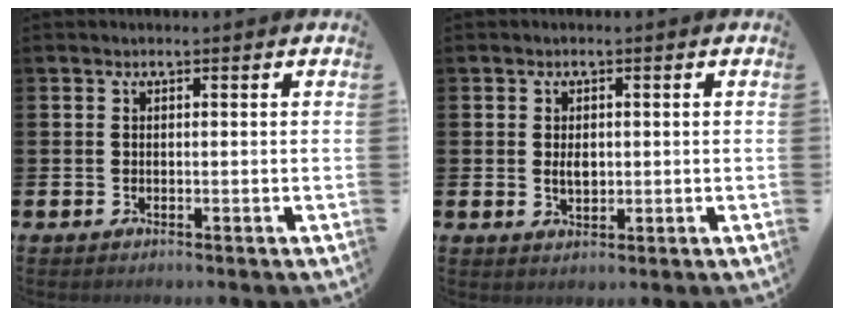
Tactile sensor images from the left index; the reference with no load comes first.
{"total": 2.0, "force": [0.2, 1.2, 1.6], "torque": [-0.016, 0.000, -0.001]}